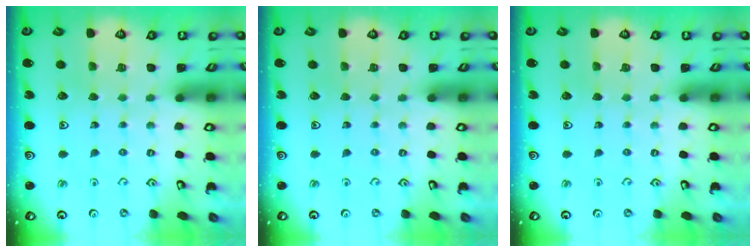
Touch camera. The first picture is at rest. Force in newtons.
{"total": 0.0}
{"total": 0.0}